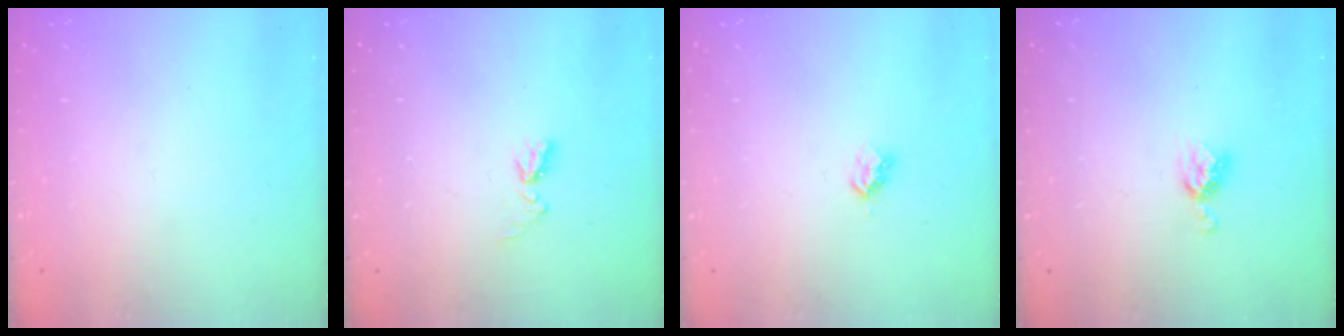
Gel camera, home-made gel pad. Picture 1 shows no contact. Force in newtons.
{"total": 6.0, "press": 6.0, "slide": 0.7}
{"total": 3.0, "press": 3.0, "slide": 0.4}
{"total": 5.9, "press": 5.9, "slide": 0.4}